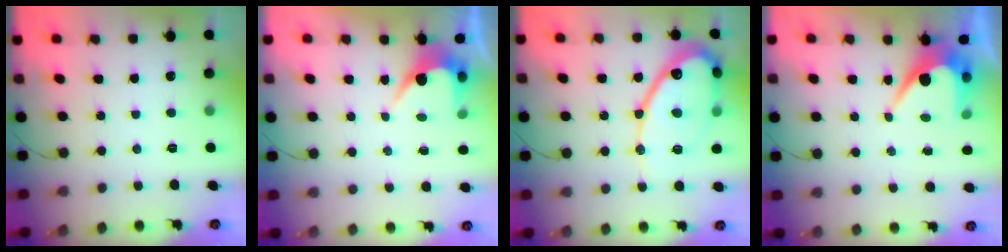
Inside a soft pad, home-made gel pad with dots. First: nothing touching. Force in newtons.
{"total": 4.3, "press": 4.3, "slide": 0.2}
{"total": 16.3, "press": 16.1, "slide": 2.0}
{"total": 8.2, "press": 8.2, "slide": 0.4}